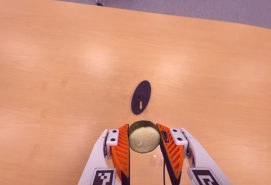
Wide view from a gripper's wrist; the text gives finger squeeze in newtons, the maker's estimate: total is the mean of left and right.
{"total": 11.3, "left": 11.0, "right": 11.7}